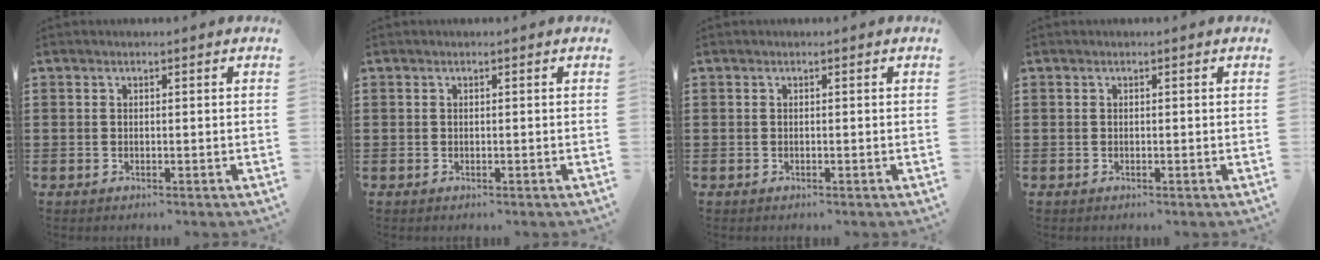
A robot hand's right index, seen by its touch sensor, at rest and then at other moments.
{"total": 0.0}
{"total": 0.0}
{"total": 0.0}